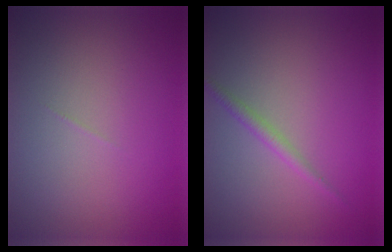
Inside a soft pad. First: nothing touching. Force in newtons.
{"total": 1.3, "press": 1.3, "slide": 0.0}